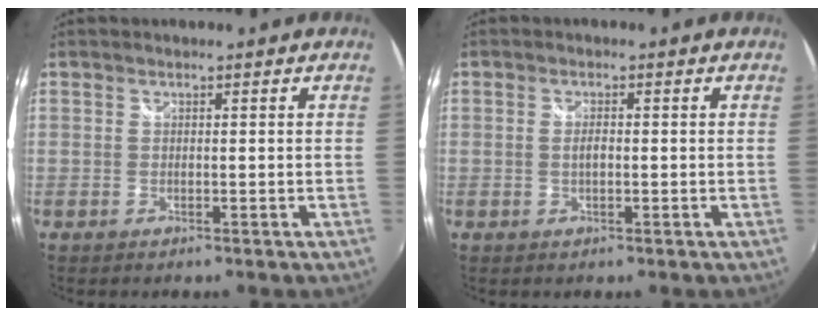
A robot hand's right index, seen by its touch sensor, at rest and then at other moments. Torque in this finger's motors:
{"motor_torque": [0.05, 0.12, 0.01, 0.01]}